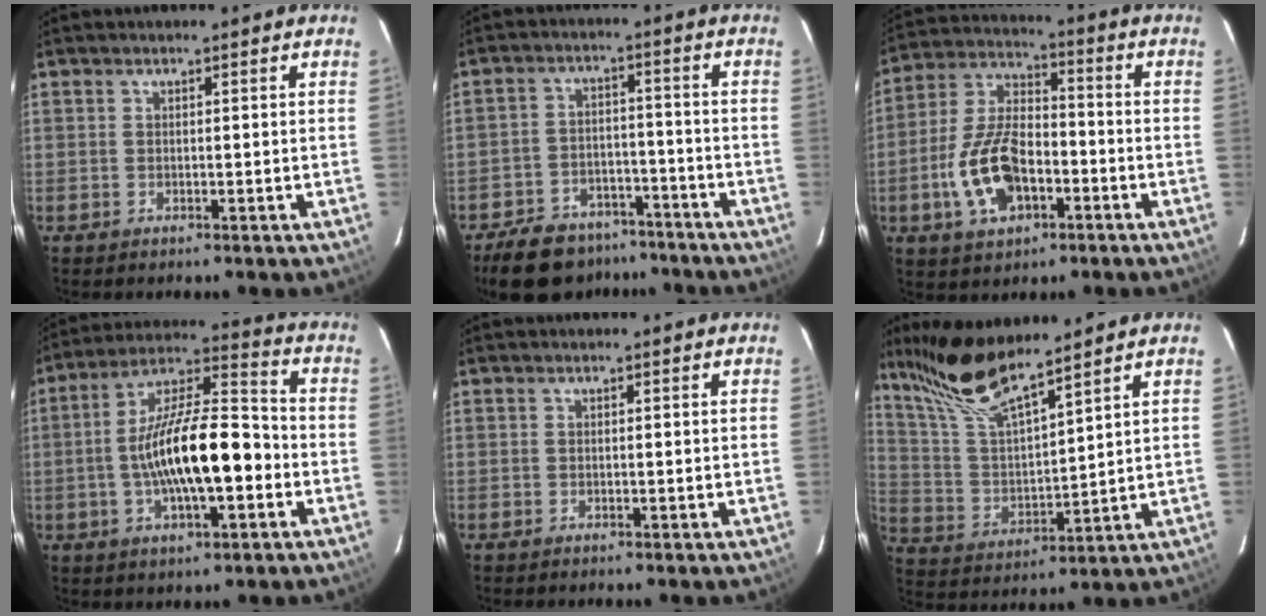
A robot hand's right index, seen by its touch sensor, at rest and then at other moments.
{"total": 14.9, "force": [-11.6, 7.6, 5.4], "torque": [-0.139, 0.015, -0.163]}
{"total": 14.0, "force": [-4.9, 7.7, 10.6], "torque": [-0.220, 0.014, -0.081]}
{"total": 16.8, "force": [-3.6, 5.2, 15.5], "torque": [-0.275, 0.014, -0.062]}
{"total": 0.0}
{"total": 14.4, "force": [11.9, 1.7, 8.0], "torque": [-0.153, 0.006, 0.238]}